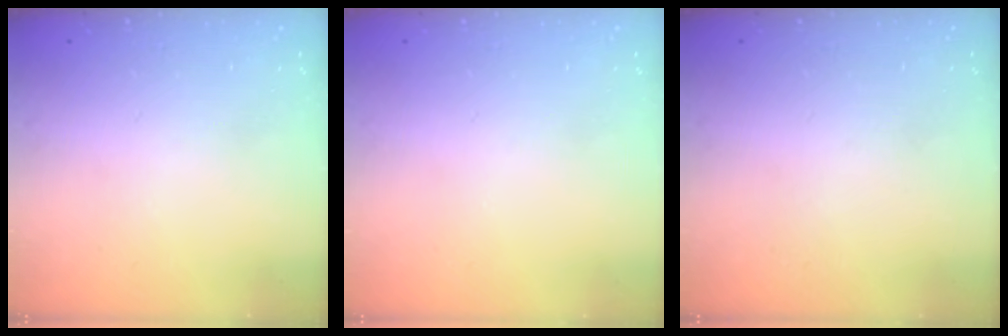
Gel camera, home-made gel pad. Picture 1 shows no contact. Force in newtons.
{"total": 0.0}
{"total": 0.0}